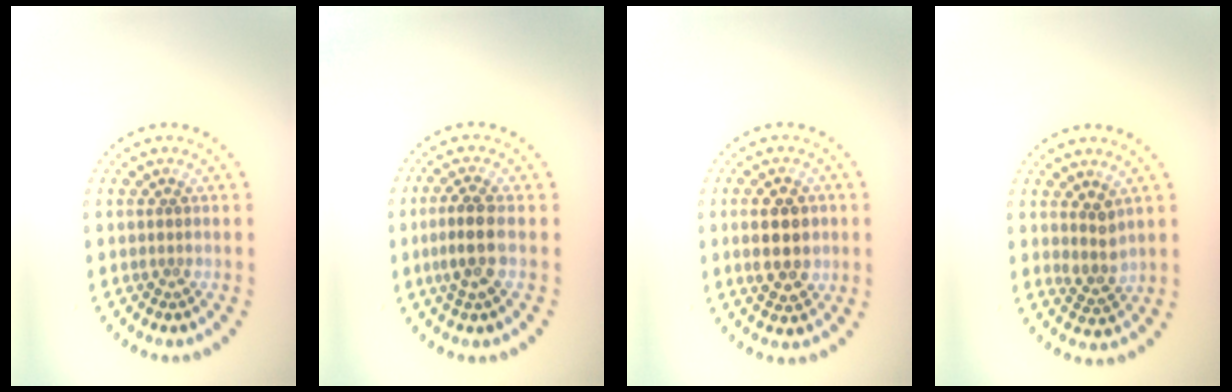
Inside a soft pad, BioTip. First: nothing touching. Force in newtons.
{"total": 2.9, "press": 2.7, "slide": 1.1}
{"total": 4.8, "press": 4.8, "slide": 0.4}
{"total": 2.1, "press": 1.7, "slide": 1.3}